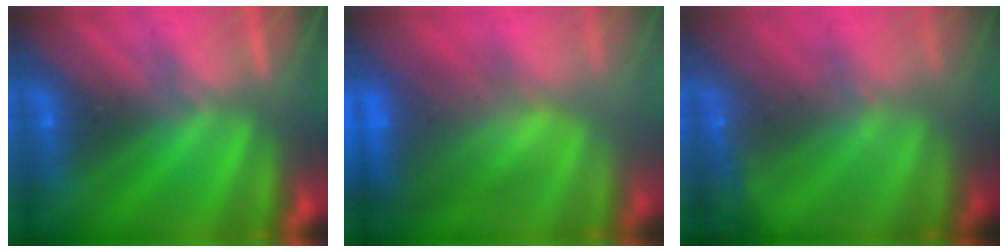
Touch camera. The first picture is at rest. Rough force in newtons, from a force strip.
{"total": 7.8}
{"total": 5.7}